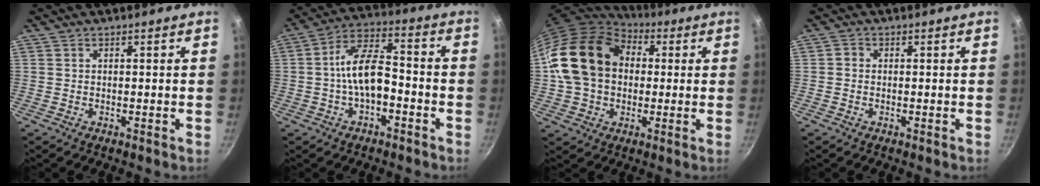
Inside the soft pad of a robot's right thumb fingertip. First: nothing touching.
{"total": 10.6, "force": [-2.7, 5.7, 8.5], "torque": [-0.129, 0.050, -0.053]}
{"total": 18.8, "force": [2.3, 14.4, 11.9], "torque": [-0.197, 0.033, 0.034]}
{"total": 0.9, "force": [-0.3, 0.8, 0.4], "torque": [-0.004, 0.004, -0.009]}